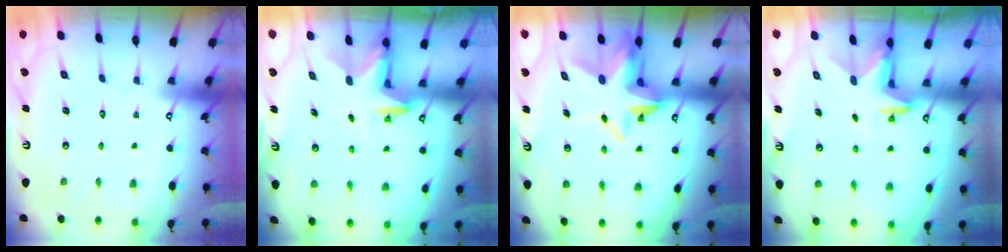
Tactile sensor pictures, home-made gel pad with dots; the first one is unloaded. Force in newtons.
{"total": 2.8, "press": 2.8, "slide": 0.2}
{"total": 9.1, "press": 9.0, "slide": 1.5}
{"total": 2.5, "press": 2.5, "slide": 0.4}